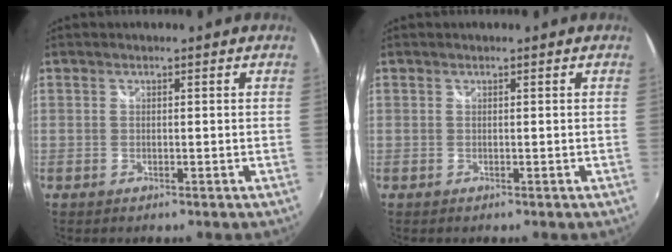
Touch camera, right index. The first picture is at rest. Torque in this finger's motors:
{"motor_torque": [0.03, 0.06, 0.00, 0.00]}